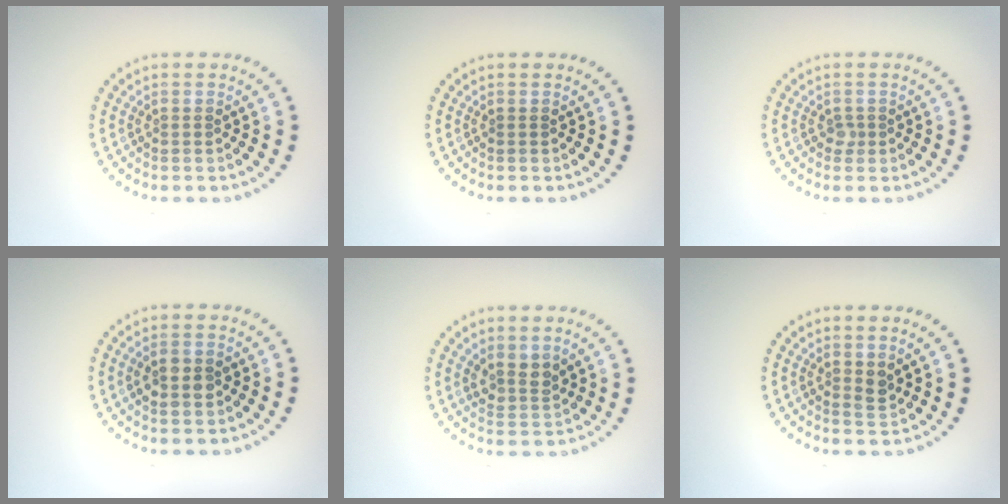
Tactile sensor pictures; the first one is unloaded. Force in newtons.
{"total": 0.0}
{"total": 0.8, "press": 0.6, "slide": 0.5}
{"total": 2.0, "press": 2.0, "slide": 0.1}
{"total": 2.0, "press": 1.7, "slide": 1.1}
{"total": 1.1, "press": 1.0, "slide": 0.5}